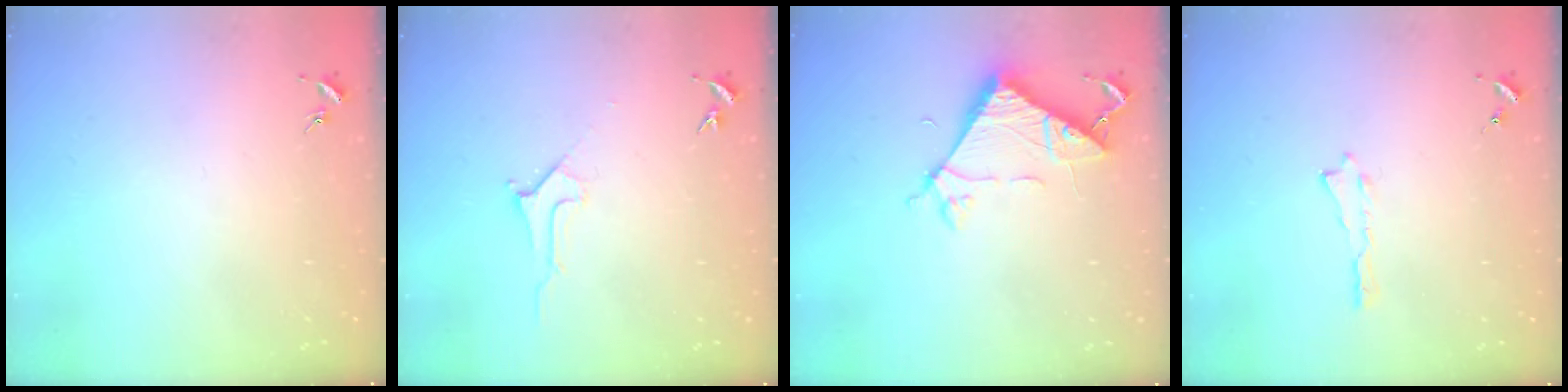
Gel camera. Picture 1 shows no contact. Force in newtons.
{"total": 2.8, "press": 2.8, "slide": 0.4}
{"total": 6.9, "press": 6.9, "slide": 0.4}
{"total": 0.0}